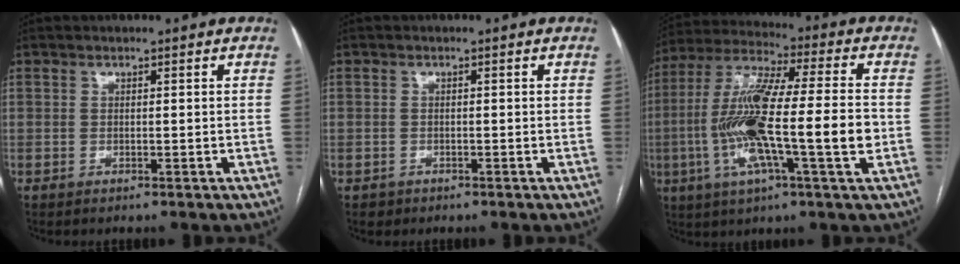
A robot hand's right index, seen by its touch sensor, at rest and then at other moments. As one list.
[{"total": 1.3, "force": [-0.7, 1.1, -0.1], "torque": [-0.002, 0.005, -0.012]}, {"total": 18.3, "force": [-3.1, 1.4, 18.0], "torque": [-0.346, 0.001, -0.060]}]